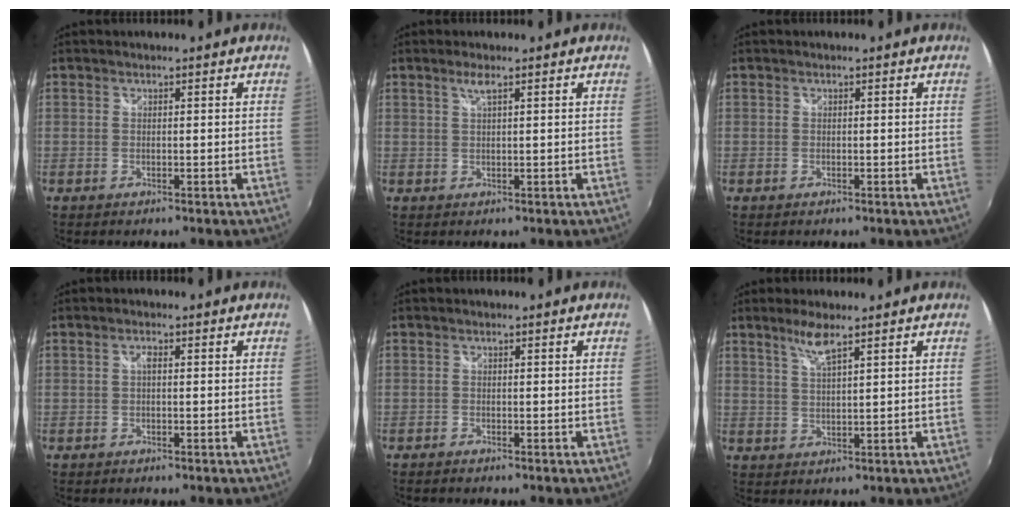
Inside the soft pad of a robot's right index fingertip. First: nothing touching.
{"total": 1.7, "force": [1.0, -0.2, 1.3], "torque": [-0.024, 0.002, 0.017]}
{"total": 0.0}
{"total": 1.0, "force": [0.1, 0.3, 0.9], "torque": [-0.017, 0.005, -0.001]}
{"total": 2.0, "force": [-1.8, 0.9, 0.4], "torque": [-0.015, -0.003, -0.029]}
{"total": 4.1, "force": [2.9, 0.2, 2.9], "torque": [-0.058, 0.001, 0.057]}